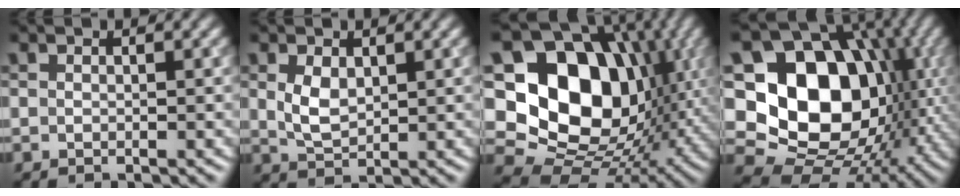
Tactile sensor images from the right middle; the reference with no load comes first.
{"total": 2.7, "force": [0.7, 1.6, 2.0], "torque": [-0.049, -0.002, 0.020]}
{"total": 17.9, "force": [3.3, 14.1, 10.6], "torque": [-0.192, 0.012, 0.064]}
{"total": 18.8, "force": [1.1, 14.8, 11.5], "torque": [-0.180, 0.000, 0.022]}